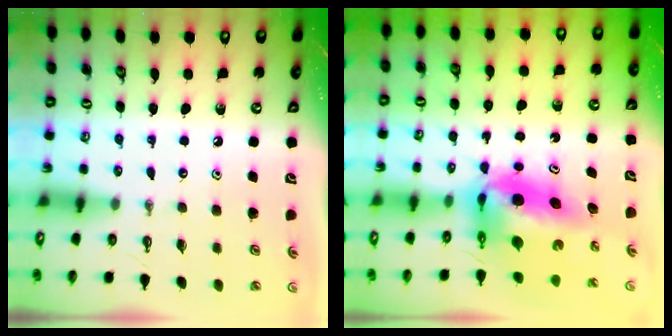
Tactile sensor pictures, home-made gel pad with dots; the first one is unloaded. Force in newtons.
{"total": 9.7, "press": 8.3, "slide": 4.9}